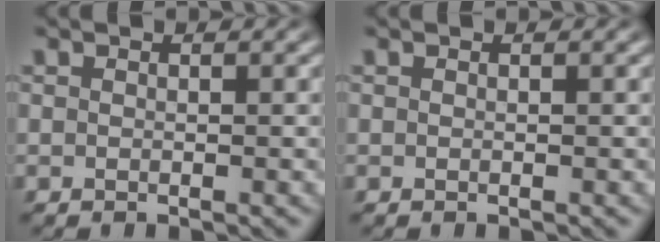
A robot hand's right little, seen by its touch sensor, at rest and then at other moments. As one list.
[{"total": 0.0}]